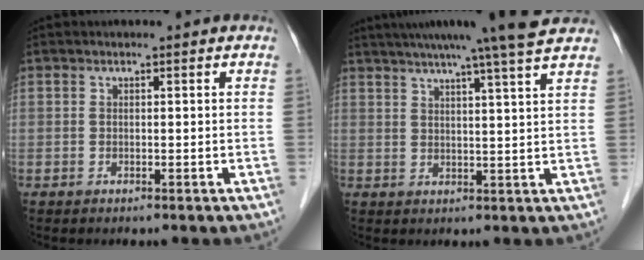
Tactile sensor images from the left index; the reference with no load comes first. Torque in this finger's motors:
{"motor_torque": [1.06, -1.08, 0.78, 0.18]}